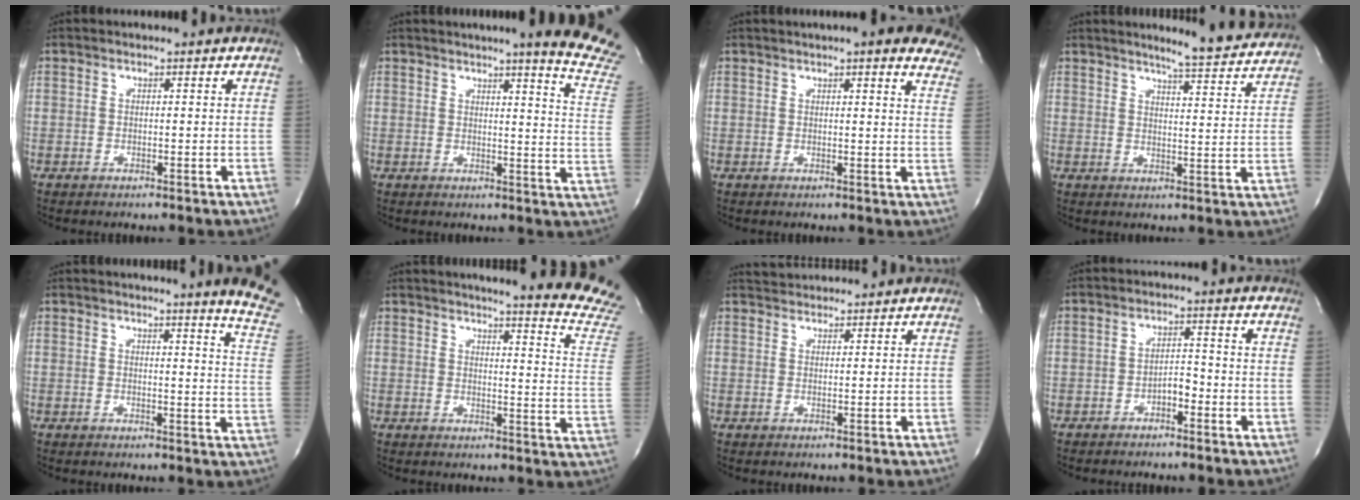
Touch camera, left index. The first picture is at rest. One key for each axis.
{"total": 13.9, "fx": 12.3, "fy": -1.5, "fz": 6.3, "tx": -0.073, "ty": -0.100, "tz": 0.122}
{"total": 14.8, "fx": 12.3, "fy": 2.5, "fz": 8.0, "tx": -0.090, "ty": 0.002, "tz": 0.125}
{"total": 11.2, "fx": 10.5, "fy": 0.3, "fz": 4.0, "tx": -0.055, "ty": -0.019, "tz": 0.121}
{"total": 10.4, "fx": 9.5, "fy": -1.5, "fz": 3.9, "tx": -0.037, "ty": -0.094, "tz": 0.081}
{"total": 20.7, "fx": 19.4, "fy": -1.1, "fz": 7.0, "tx": -0.090, "ty": -0.134, "tz": 0.208}
{"total": 3.5, "fx": 3.5, "fy": 0.2, "fz": 0.1, "tx": -0.009, "ty": 0.026, "tz": 0.063}
{"total": 2.4, "fx": -1.5, "fy": 0.9, "fz": 1.6, "tx": -0.021, "ty": 0.007, "tz": -0.026}